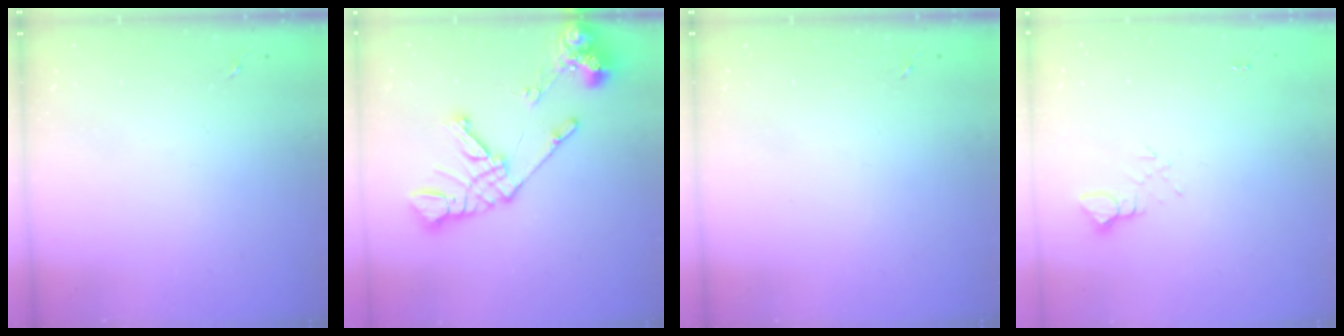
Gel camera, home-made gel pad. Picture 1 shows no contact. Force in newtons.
{"total": 17.0, "press": 16.9, "slide": 2.2}
{"total": 0.0}
{"total": 2.7, "press": 2.7, "slide": 0.2}